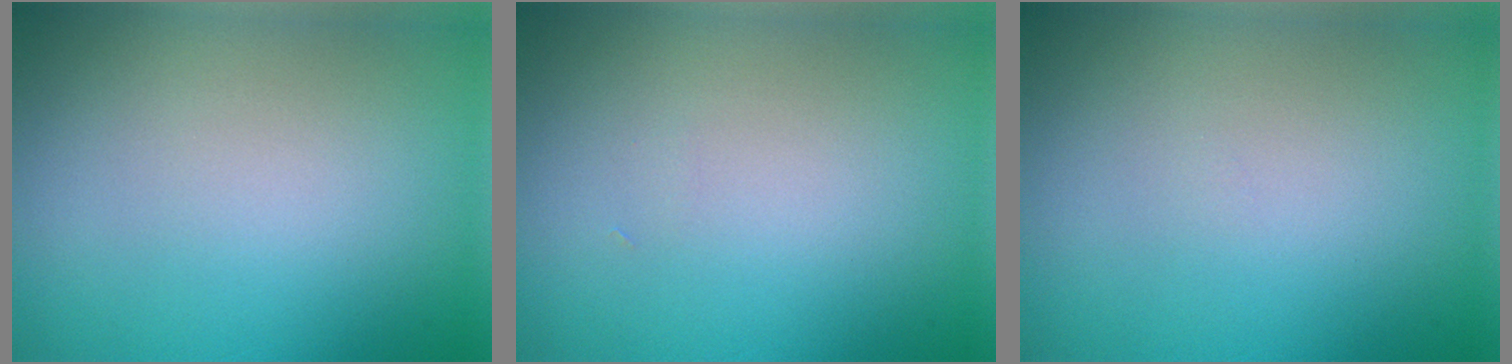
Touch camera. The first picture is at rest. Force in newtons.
{"total": 0.0}
{"total": 0.0}